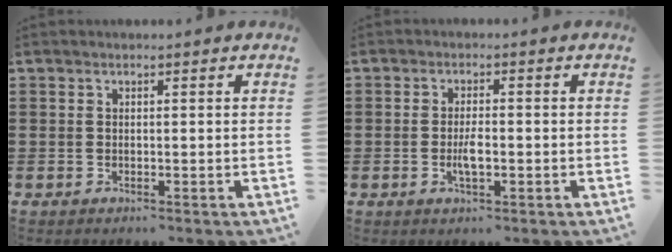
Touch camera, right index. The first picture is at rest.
{"total": 3.1, "force": [-0.8, 1.0, 2.9], "torque": [-0.057, 0.000, -0.017]}